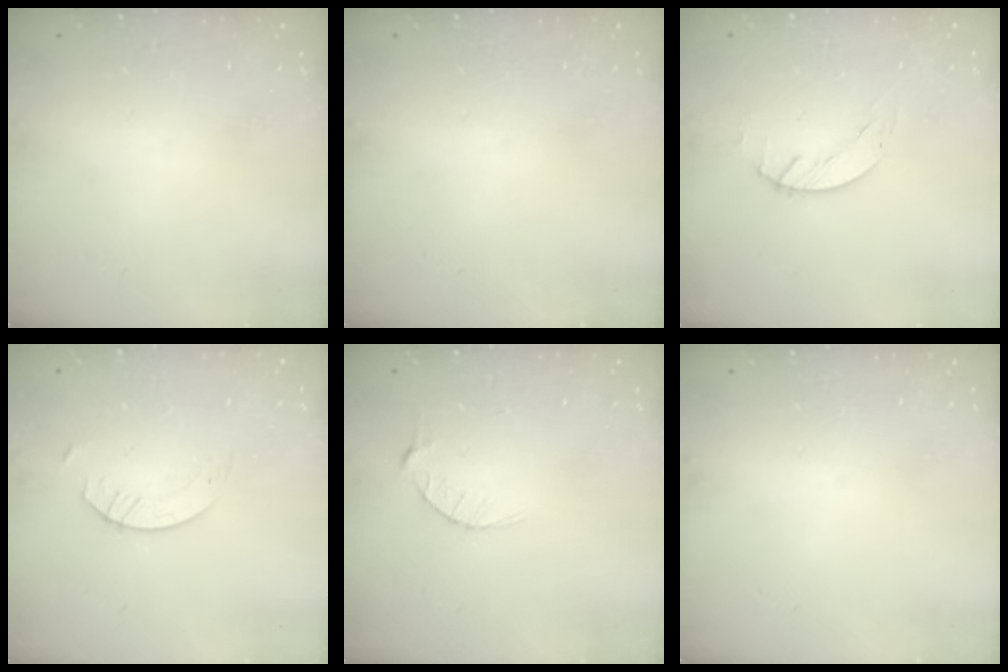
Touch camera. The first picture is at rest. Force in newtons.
{"total": 0.0}
{"total": 1.5, "press": 1.4, "slide": 0.1}
{"total": 2.9, "press": 2.9, "slide": 0.3}
{"total": 2.9, "press": 2.9, "slide": 0.4}
{"total": 0.0}